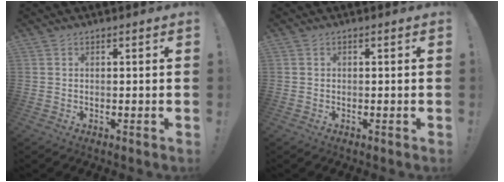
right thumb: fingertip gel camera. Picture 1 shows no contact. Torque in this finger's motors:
{"motor_torque": [0.10, -0.06, -0.19, 0.03, 0.13]}